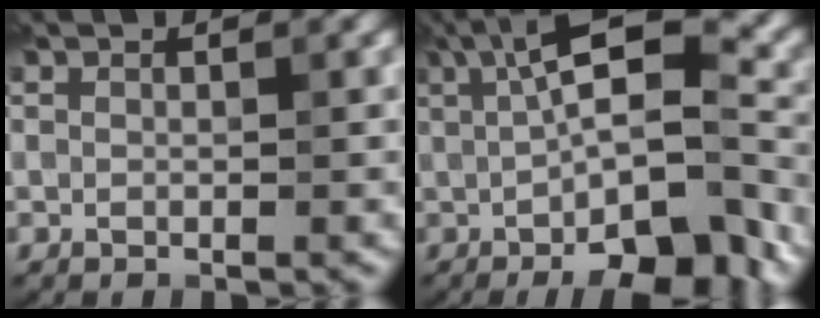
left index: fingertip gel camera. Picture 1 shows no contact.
{"total": 14.0, "force": [-2.7, 4.5, 13.0], "torque": [-0.168, 0.017, -0.026]}